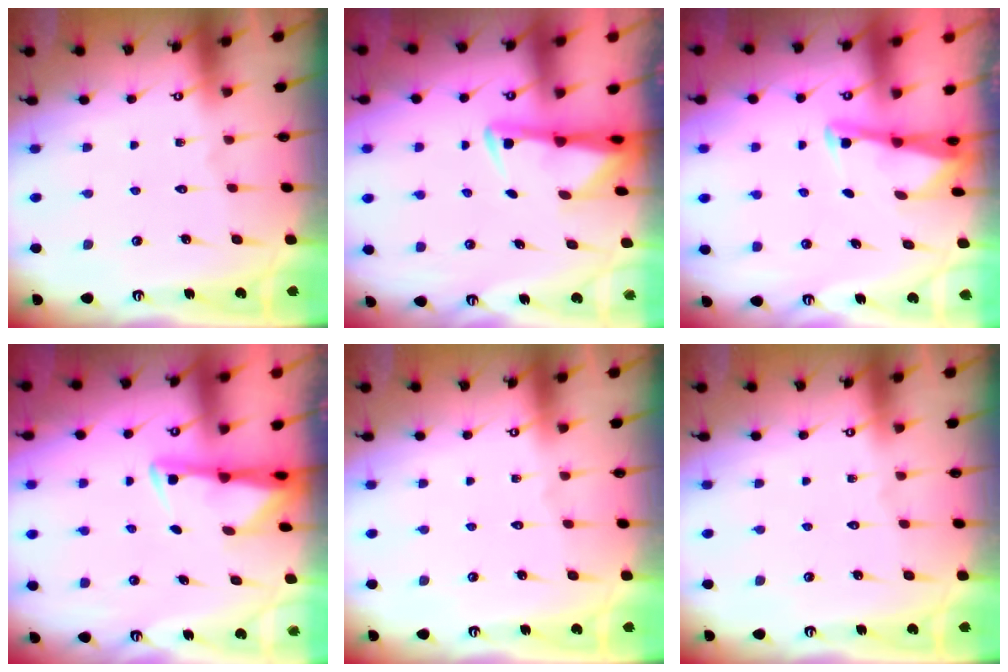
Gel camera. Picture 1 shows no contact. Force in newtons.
{"total": 2.7, "press": 2.6, "slide": 0.5}
{"total": 2.8, "press": 2.8, "slide": 0.2}
{"total": 3.0, "press": 2.9, "slide": 0.6}
{"total": 0.0}
{"total": 0.0}